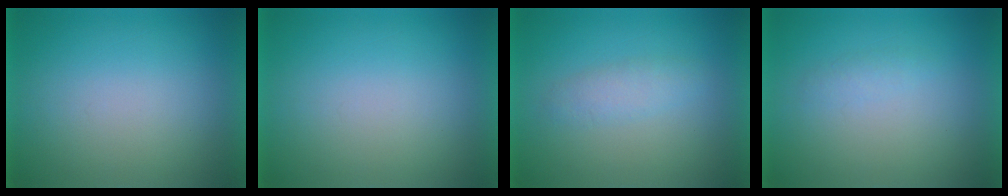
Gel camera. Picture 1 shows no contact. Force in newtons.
{"total": 0.0}
{"total": 2.3}
{"total": 1.3}